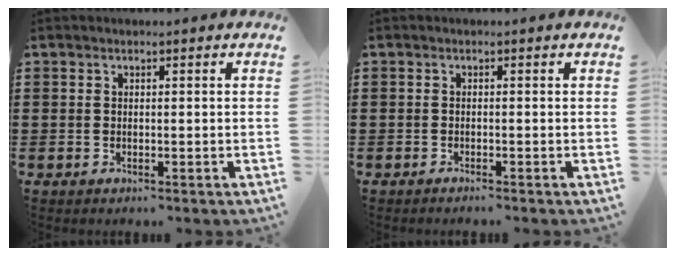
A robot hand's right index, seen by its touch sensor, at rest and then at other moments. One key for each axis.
{"total": 0.5, "fx": -0.5, "fy": -0.1, "fz": 0.2, "tx": -0.006, "ty": -0.003, "tz": -0.009}